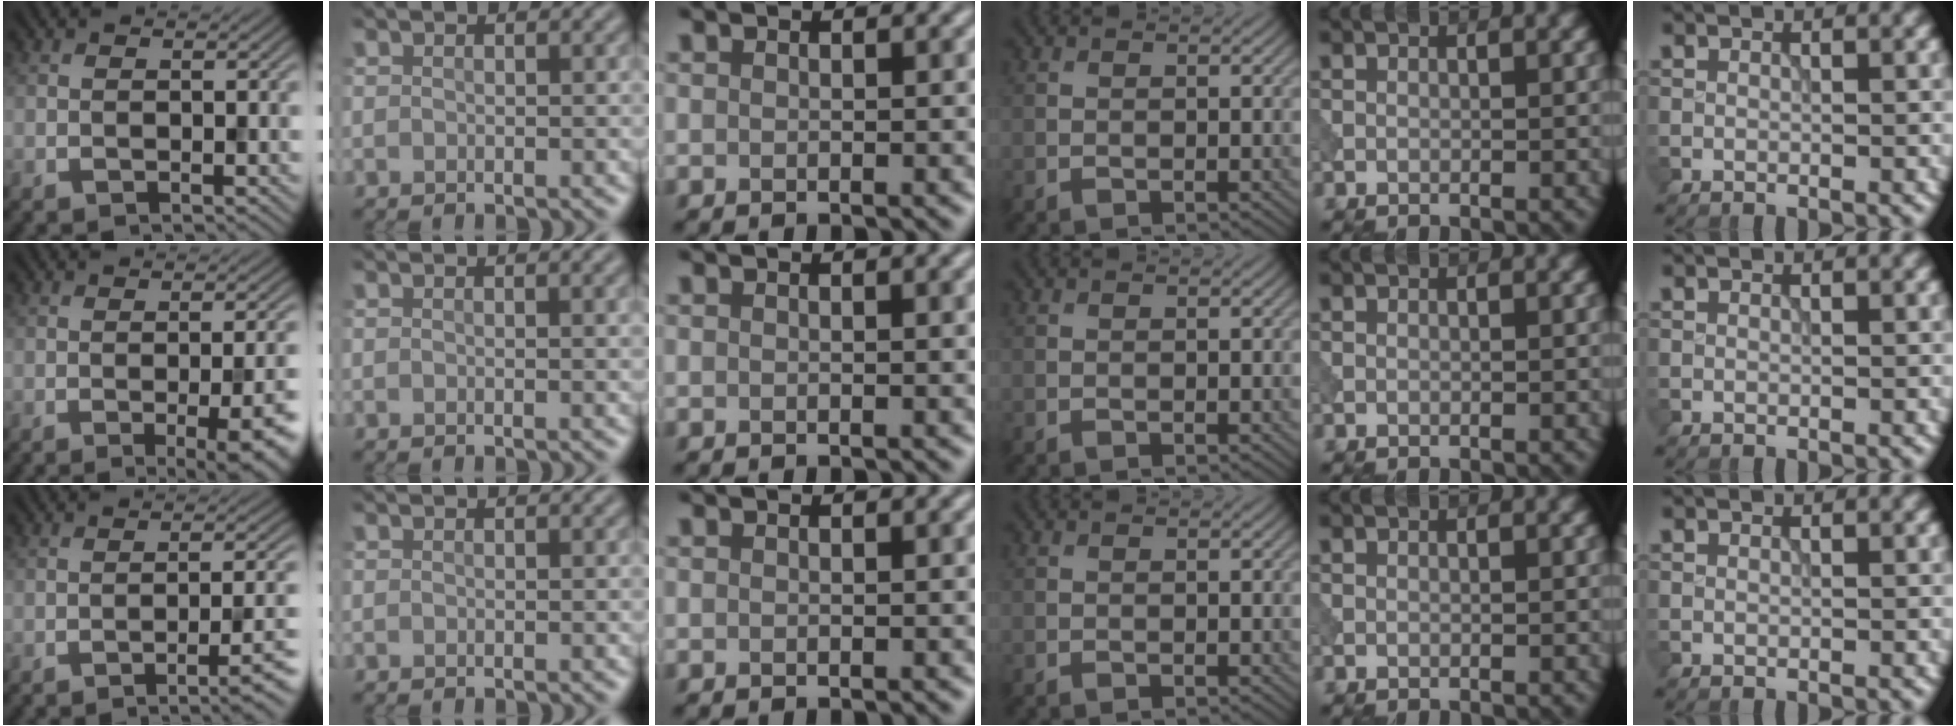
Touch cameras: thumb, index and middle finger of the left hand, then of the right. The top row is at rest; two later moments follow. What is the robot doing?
{"motion": "dispense", "object": "syringe"}